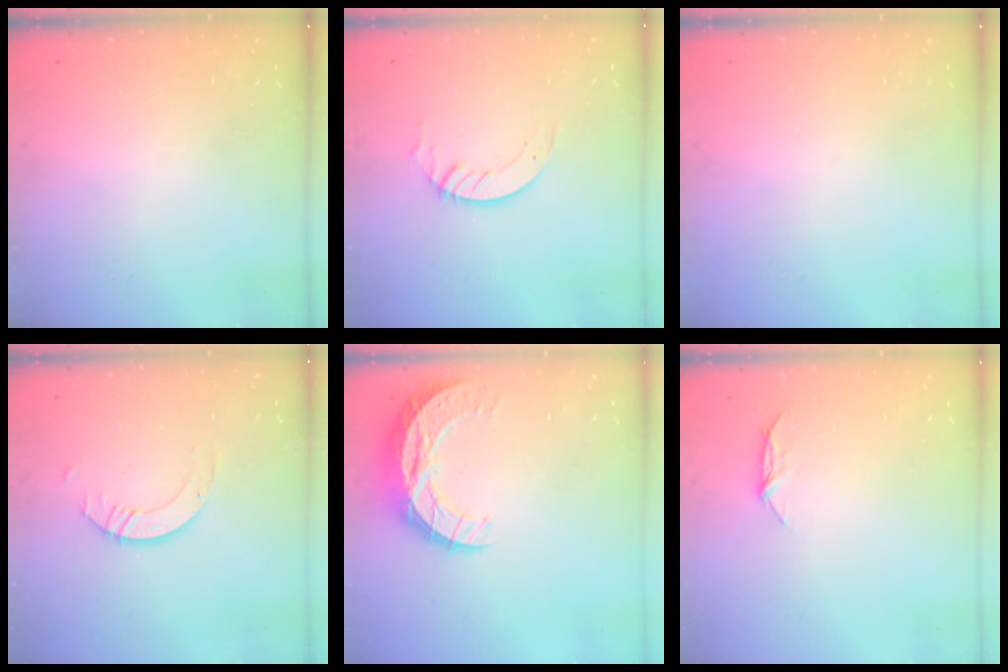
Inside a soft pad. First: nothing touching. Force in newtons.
{"total": 3.3, "press": 3.3, "slide": 0.2}
{"total": 0.0}
{"total": 3.9, "press": 3.9, "slide": 0.3}
{"total": 10.9, "press": 10.9, "slide": 0.7}
{"total": 5.9, "press": 5.8, "slide": 0.7}